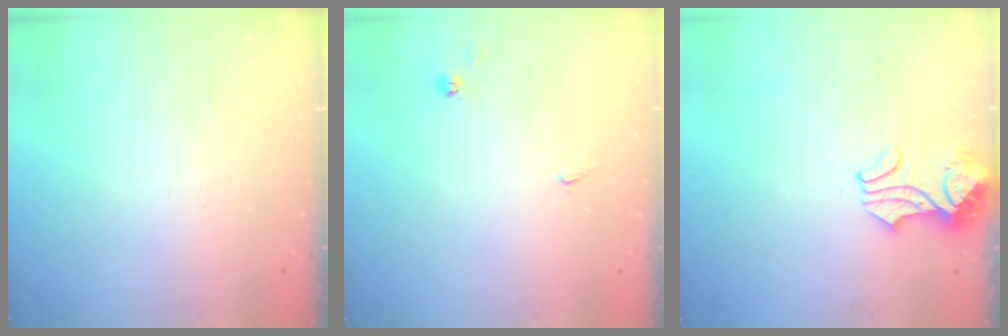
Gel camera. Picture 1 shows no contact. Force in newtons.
{"total": 0.7, "press": 0.6, "slide": 0.3}
{"total": 2.3, "press": 2.2, "slide": 0.6}